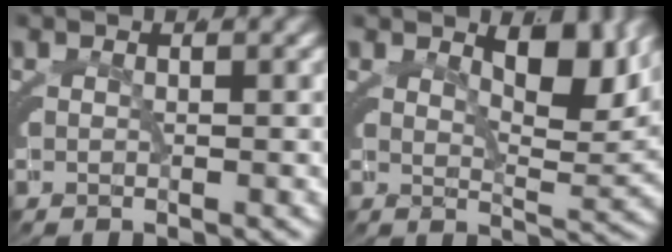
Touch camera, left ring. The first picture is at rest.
{"total": 4.9, "force": [3.2, 0.6, 3.7], "torque": [-0.038, -0.008, 0.052]}